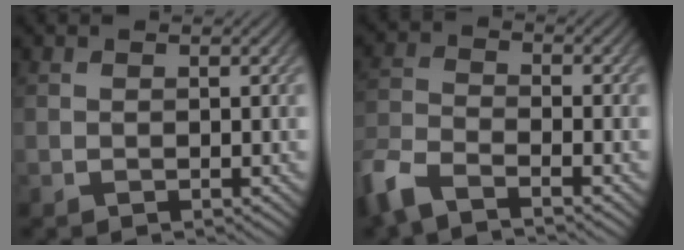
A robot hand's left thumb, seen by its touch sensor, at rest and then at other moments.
{"total": 5.9, "force": [-4.6, 1.8, 3.3], "torque": [-0.083, -0.011, -0.105]}